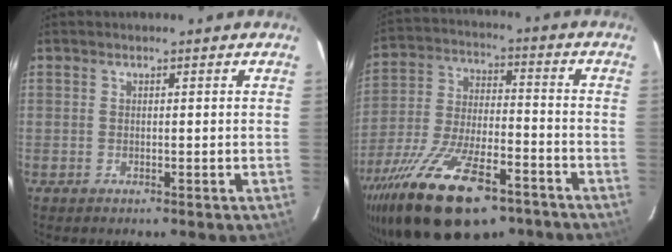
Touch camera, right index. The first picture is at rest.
{"total": 24.7, "force": [-15.8, 9.9, 16.2], "torque": [-0.319, -0.039, -0.256]}